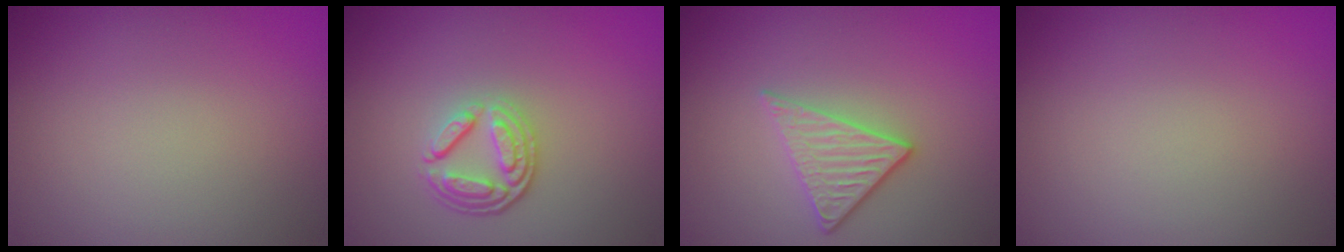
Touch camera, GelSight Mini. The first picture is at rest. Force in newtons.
{"total": 3.7, "press": 2.7, "slide": 2.4}
{"total": 3.0, "press": 2.6, "slide": 1.6}
{"total": 0.0}